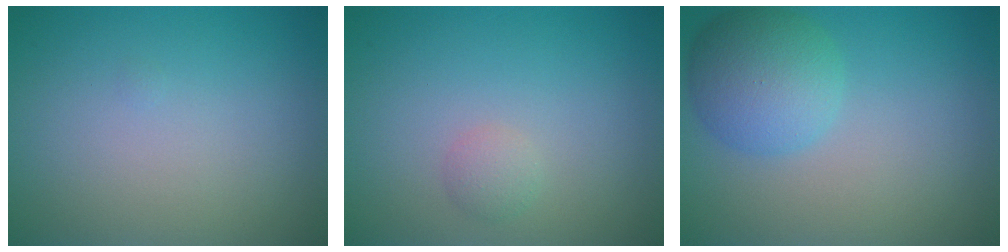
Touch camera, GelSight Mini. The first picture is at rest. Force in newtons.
{"total": 1.1, "press": 1.1, "slide": 0.0}
{"total": 5.2, "press": 5.2, "slide": 0.2}